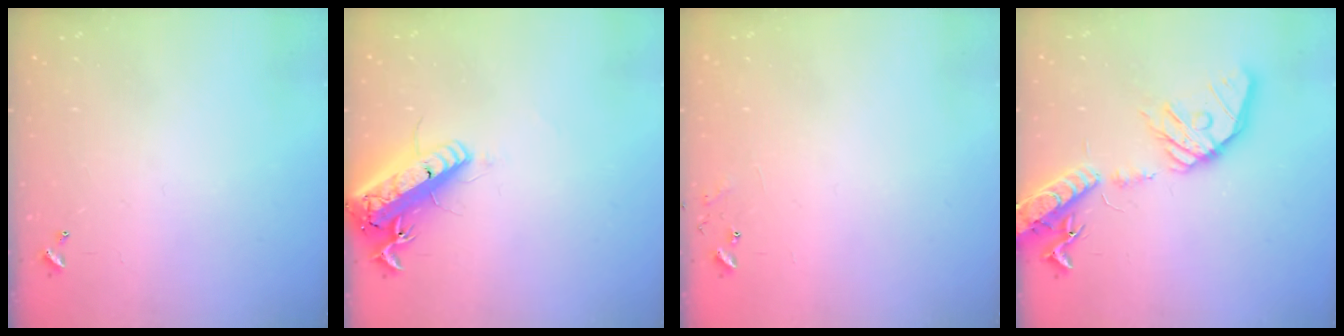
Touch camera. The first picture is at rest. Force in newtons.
{"total": 17.6, "press": 17.3, "slide": 3.4}
{"total": 7.0, "press": 7.0, "slide": 0.5}
{"total": 22.7, "press": 22.4, "slide": 3.7}